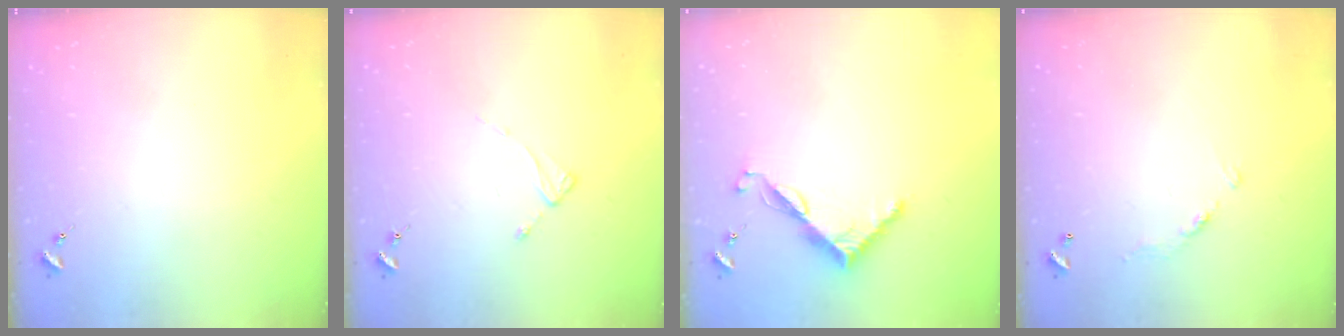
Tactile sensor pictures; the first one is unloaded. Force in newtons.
{"total": 2.4, "press": 2.4, "slide": 0.3}
{"total": 7.6, "press": 7.5, "slide": 0.6}
{"total": 6.0, "press": 6.0, "slide": 0.4}